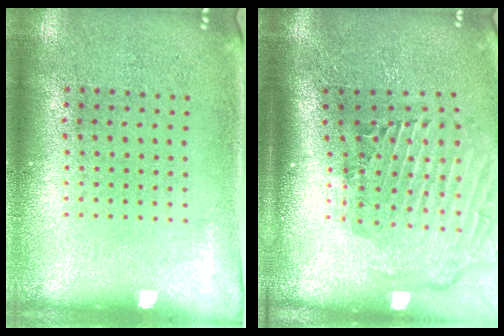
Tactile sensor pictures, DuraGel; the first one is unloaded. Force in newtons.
{"total": 2.9, "press": 2.0, "slide": 2.1}